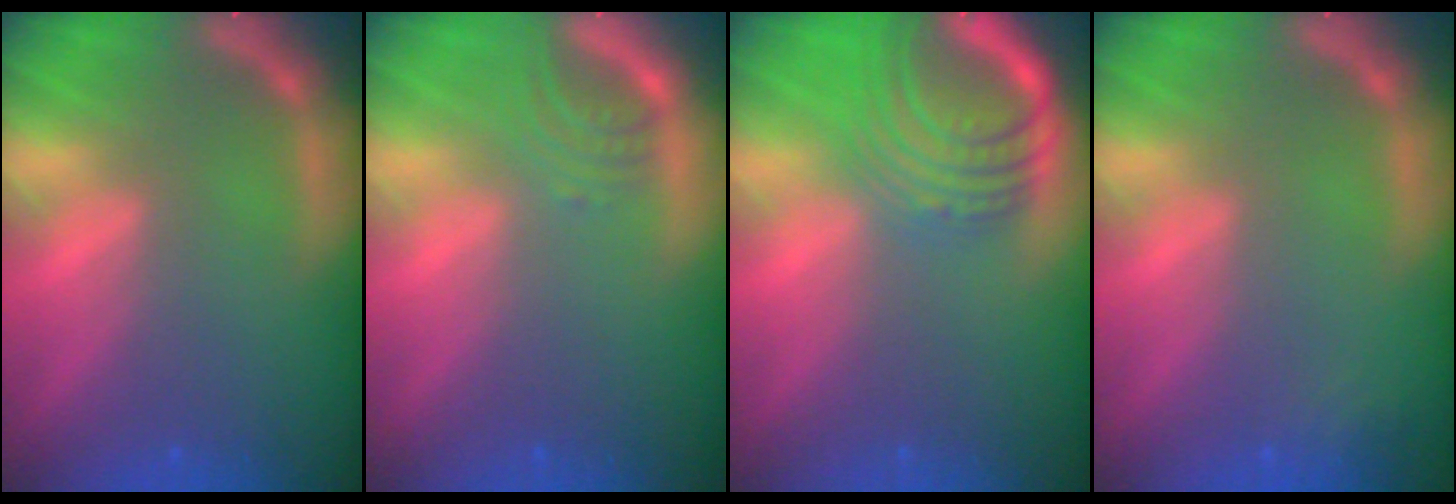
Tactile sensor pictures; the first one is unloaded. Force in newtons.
{"total": 2.5}
{"total": 8.5}
{"total": 1.4}